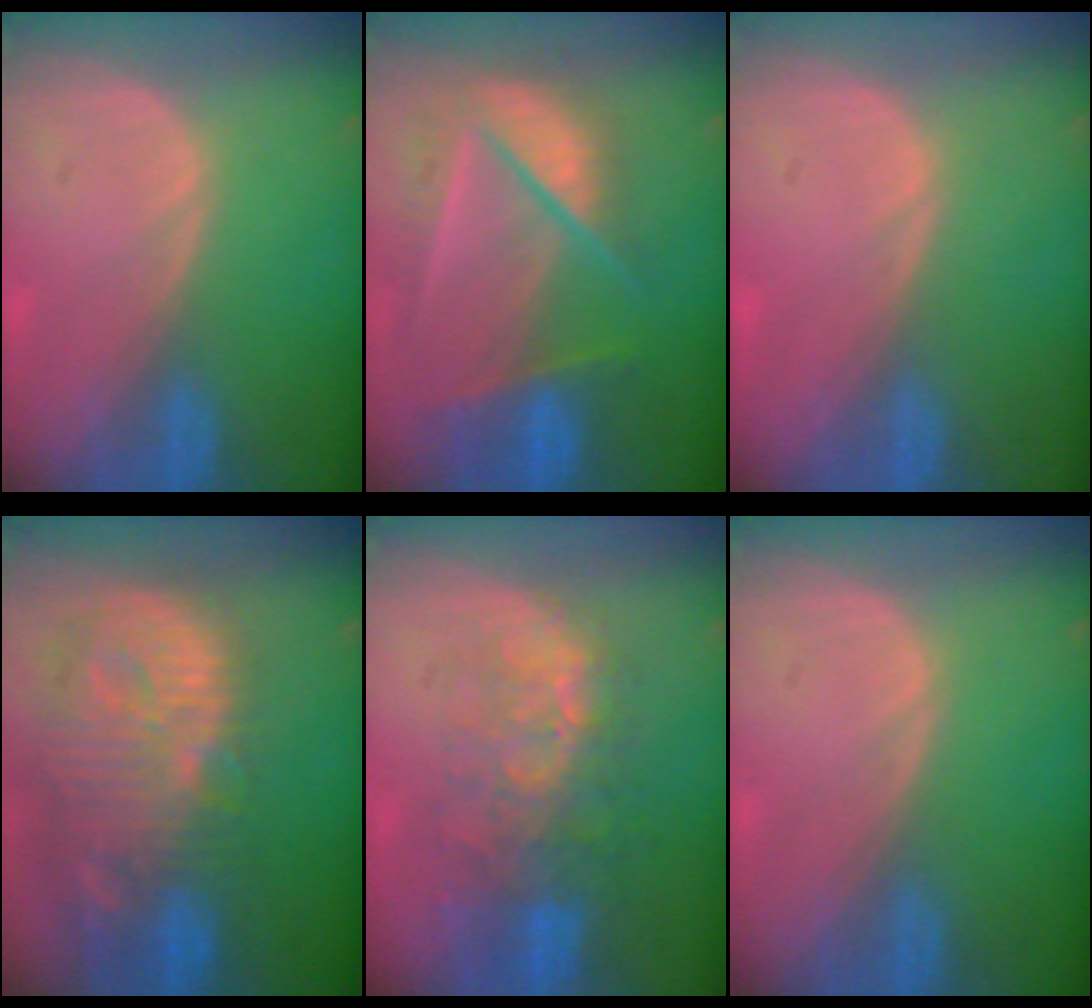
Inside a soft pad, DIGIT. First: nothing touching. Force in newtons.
{"total": 9.7, "press": 8.2, "slide": 5.1}
{"total": 0.5, "press": 0.0, "slide": 0.5}
{"total": 14.2, "press": 12.4, "slide": 6.9}
{"total": 10.0, "press": 8.4, "slide": 5.3}
{"total": 0.0}